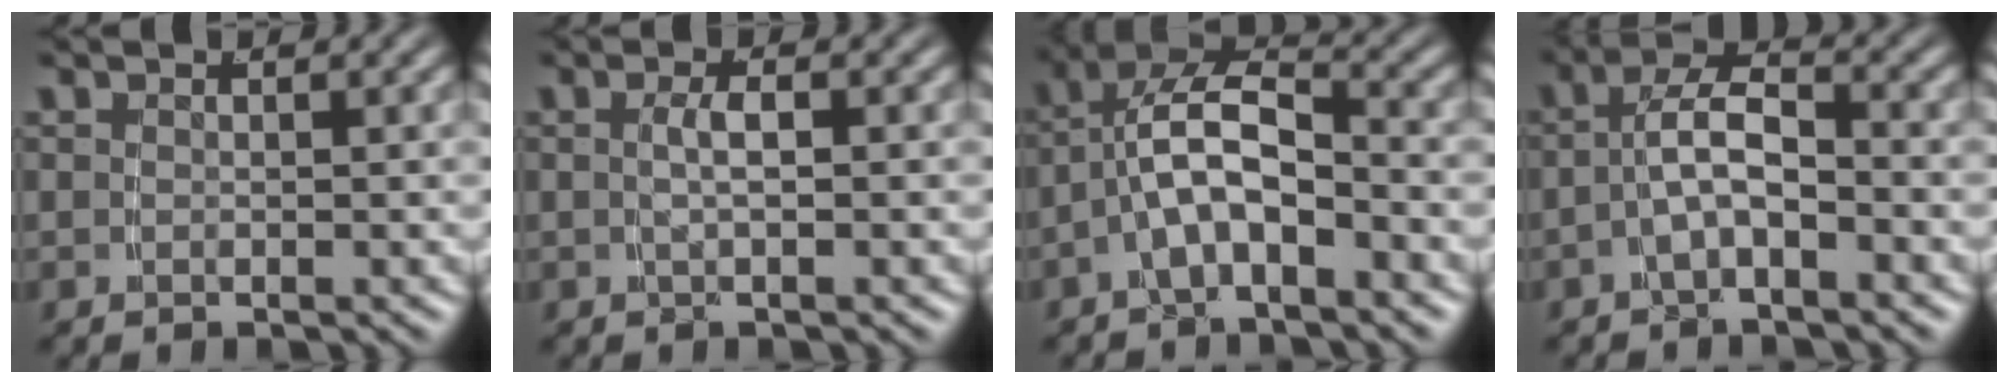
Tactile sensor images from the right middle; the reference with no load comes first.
{"total": 1.6, "force": [-0.4, -0.2, 1.5], "torque": [-0.027, 0.000, -0.003]}
{"total": 6.2, "force": [-1.1, 3.7, 4.8], "torque": [-0.098, -0.019, -0.016]}
{"total": 3.6, "force": [-1.2, 1.3, 3.1], "torque": [-0.057, 0.002, -0.024]}